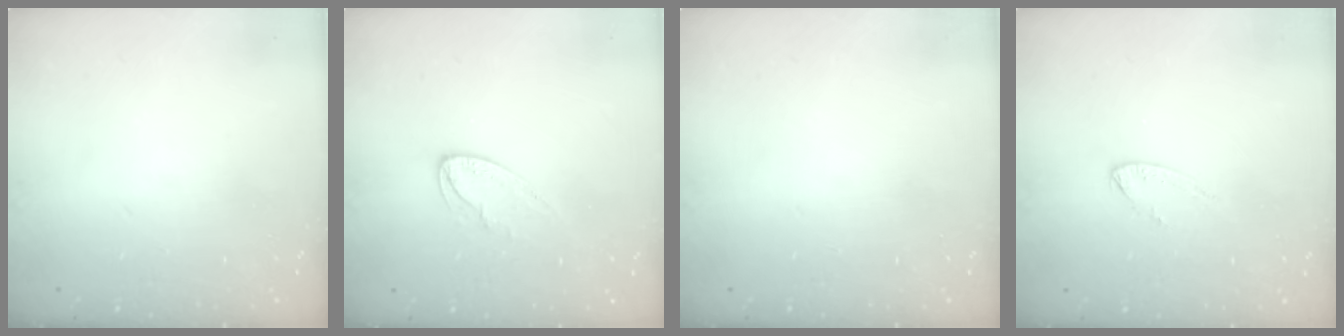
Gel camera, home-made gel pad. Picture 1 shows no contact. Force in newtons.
{"total": 5.5, "press": 5.5, "slide": 0.5}
{"total": 0.0}
{"total": 4.1, "press": 4.0, "slide": 0.4}